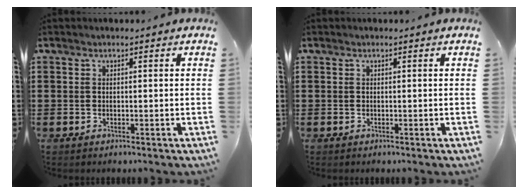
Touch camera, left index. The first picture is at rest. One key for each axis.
{"total": 0.0}